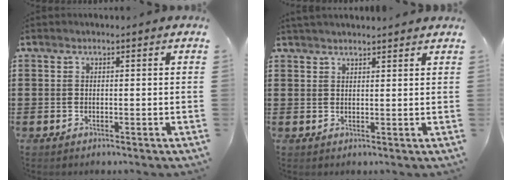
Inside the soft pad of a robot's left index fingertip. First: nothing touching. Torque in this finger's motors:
{"motor_torque": [1.21, -0.92, 0.64, 0.08]}